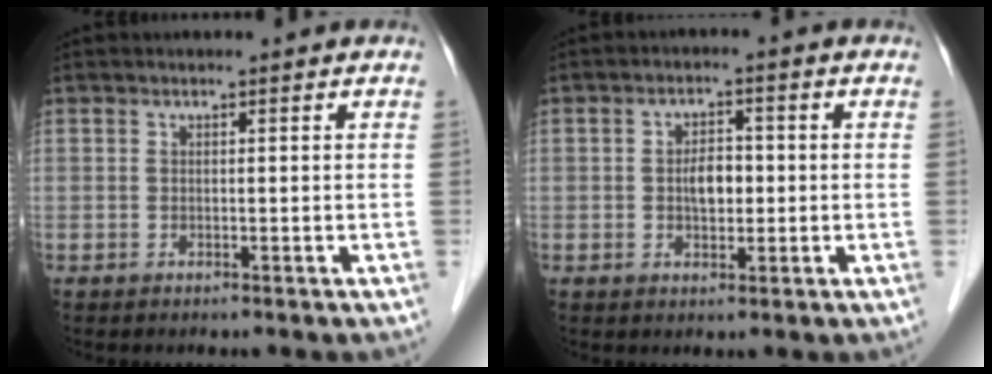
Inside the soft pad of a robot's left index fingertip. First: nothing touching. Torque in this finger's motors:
{"motor_torque": [0.26, -0.08, 0.12, 0.05]}